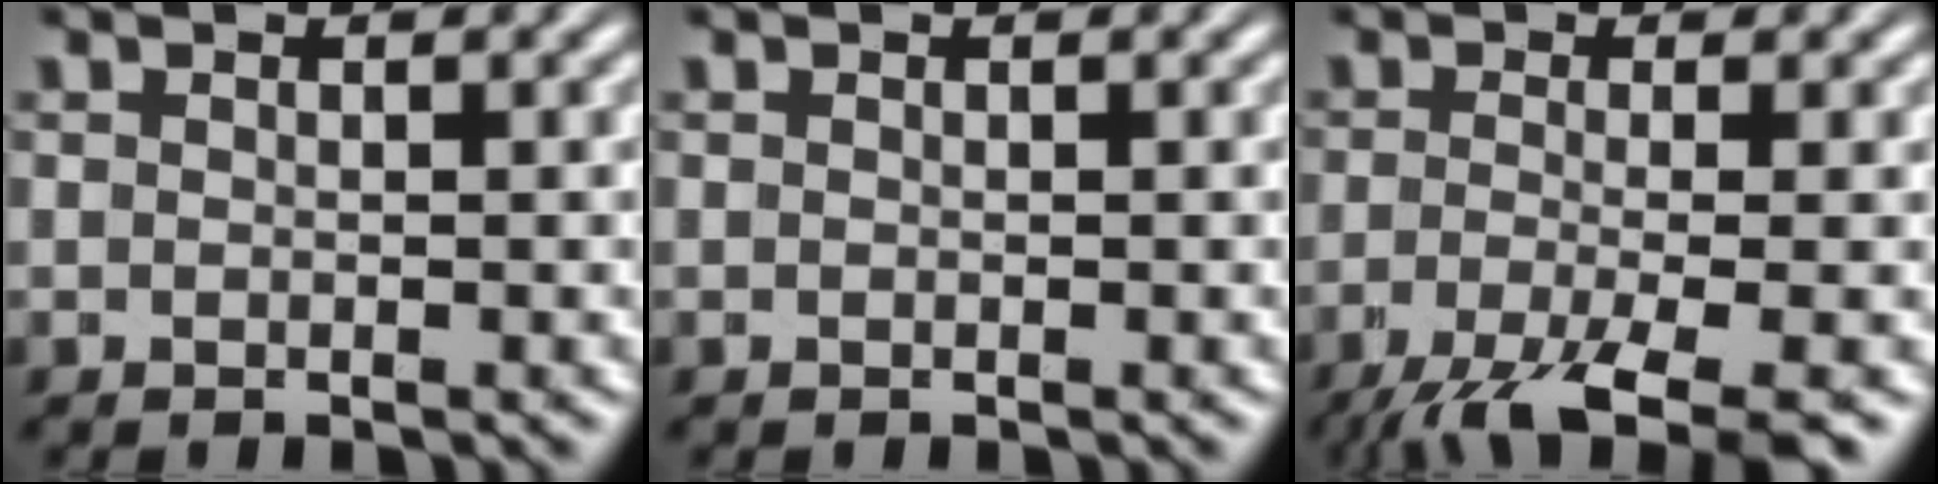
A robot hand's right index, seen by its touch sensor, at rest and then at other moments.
{"total": 0.0}
{"total": 8.7, "force": [-6.3, 3.2, 5.1], "torque": [-0.097, -0.047, -0.079]}